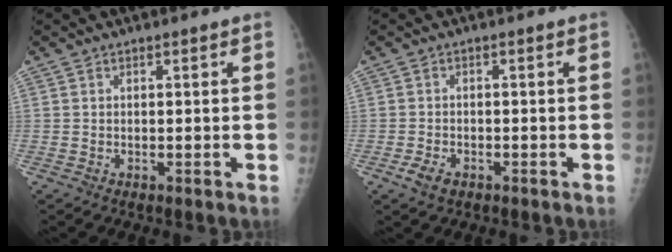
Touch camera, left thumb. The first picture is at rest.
{"total": 2.9, "force": [-1.5, 1.7, 1.7], "torque": [-0.035, 0.000, -0.026]}